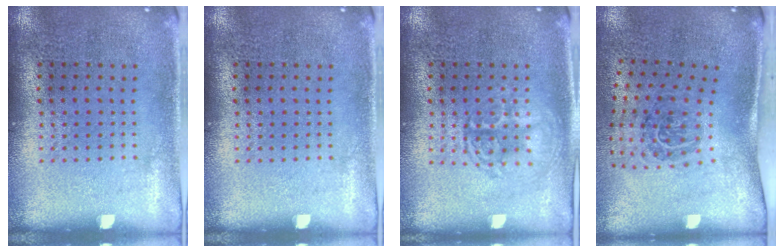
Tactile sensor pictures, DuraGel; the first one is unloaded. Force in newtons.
{"total": 0.0}
{"total": 1.3, "press": 1.3, "slide": 0.1}
{"total": 2.0, "press": 1.2, "slide": 1.5}